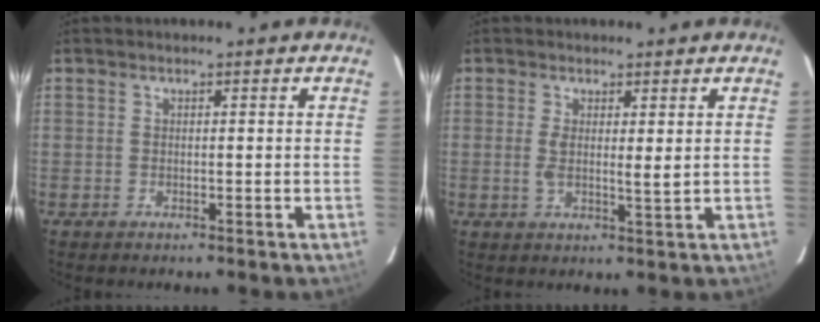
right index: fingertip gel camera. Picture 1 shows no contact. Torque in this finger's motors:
{"motor_torque": [0.06, 0.13, 0.00, 0.02]}